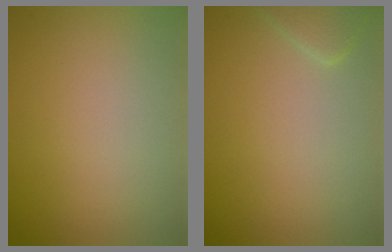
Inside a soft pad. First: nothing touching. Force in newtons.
{"total": 0.9, "press": 0.9, "slide": 0.1}